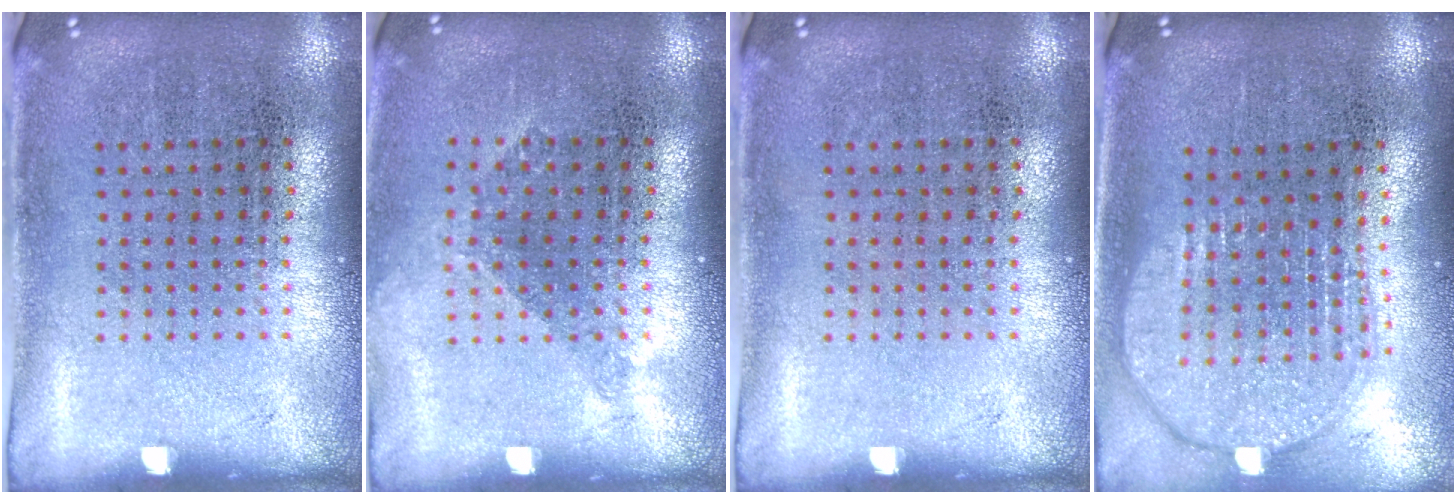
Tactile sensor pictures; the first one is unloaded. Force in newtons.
{"total": 1.1, "press": 0.8, "slide": 0.7}
{"total": 0.0}
{"total": 2.0, "press": 1.6, "slide": 1.1}